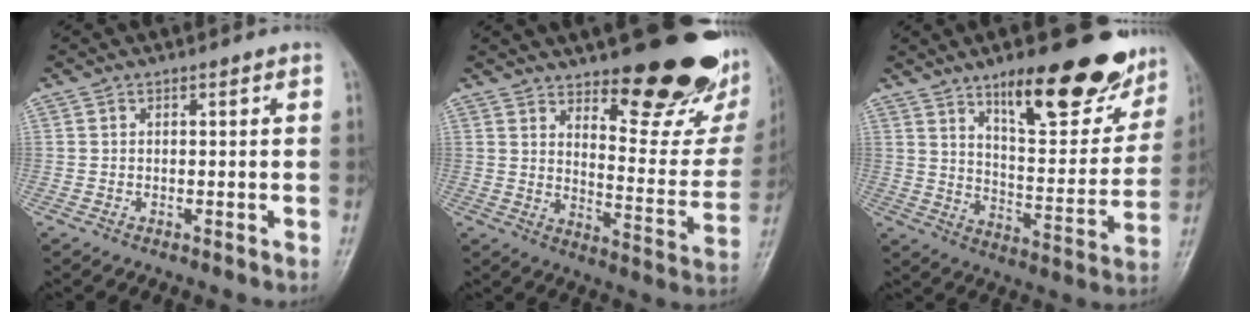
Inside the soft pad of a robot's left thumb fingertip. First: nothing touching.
{"total": 23.7, "force": [15.6, 8.0, 16.0], "torque": [-0.165, -0.111, 0.214]}
{"total": 21.9, "force": [14.2, 7.4, 14.8], "torque": [-0.155, -0.075, 0.214]}